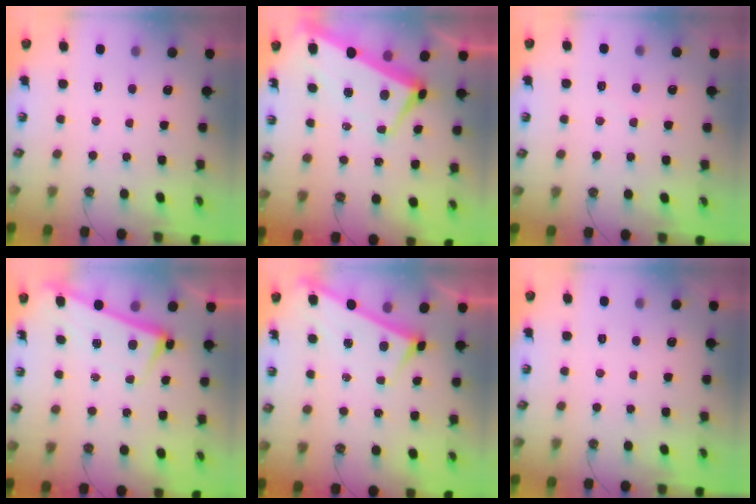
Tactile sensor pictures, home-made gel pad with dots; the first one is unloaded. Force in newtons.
{"total": 1.7, "press": 1.1, "slide": 1.3}
{"total": 3.0, "press": 3.0, "slide": 0.5}
{"total": 2.6, "press": 2.5, "slide": 0.8}
{"total": 3.1, "press": 3.1, "slide": 0.2}
{"total": 0.0}